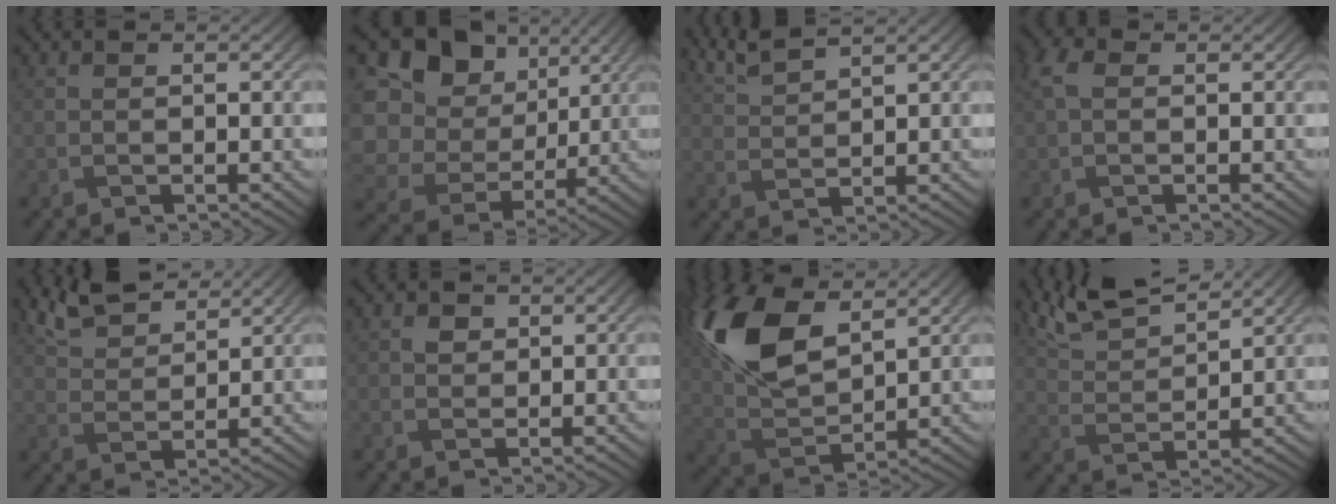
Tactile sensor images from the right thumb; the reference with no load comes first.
{"total": 16.2, "force": [3.2, 13.7, 8.0], "torque": [-0.256, 0.009, 0.076]}
{"total": 4.0, "force": [3.3, 0.6, 2.1], "torque": [-0.044, 0.010, 0.074]}
{"total": 2.8, "force": [0.3, 1.7, 2.1], "torque": [-0.054, 0.008, -0.002]}
{"total": 6.6, "force": [5.3, 2.3, 3.1], "torque": [-0.081, 0.010, 0.111]}
{"total": 1.4, "force": [0.3, 1.2, 0.5], "torque": [-0.011, -0.004, 0.002]}
{"total": 14.1, "force": [6.5, 6.9, 10.4], "torque": [-0.254, 0.021, 0.129]}
{"total": 7.9, "force": [6.7, 1.8, 3.9], "torque": [-0.099, 0.014, 0.132]}